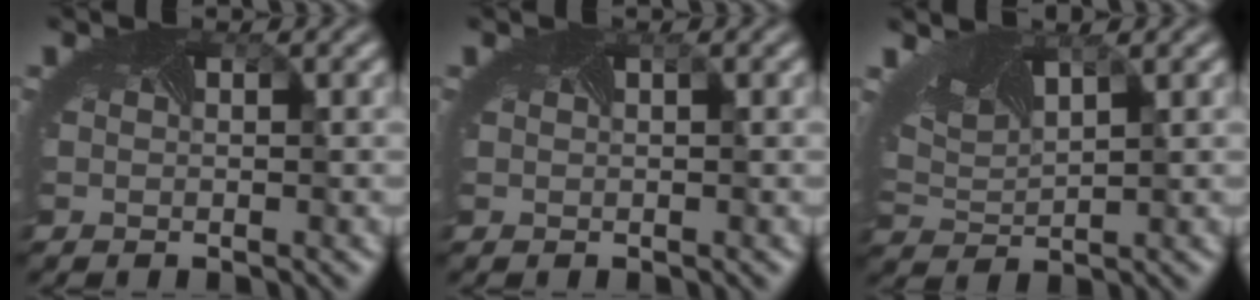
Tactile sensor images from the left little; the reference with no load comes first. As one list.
[{"total": 0.0}, {"total": 4.9, "force": [3.5, 1.8, 2.9], "torque": [-0.076, 0.023, 0.064]}]